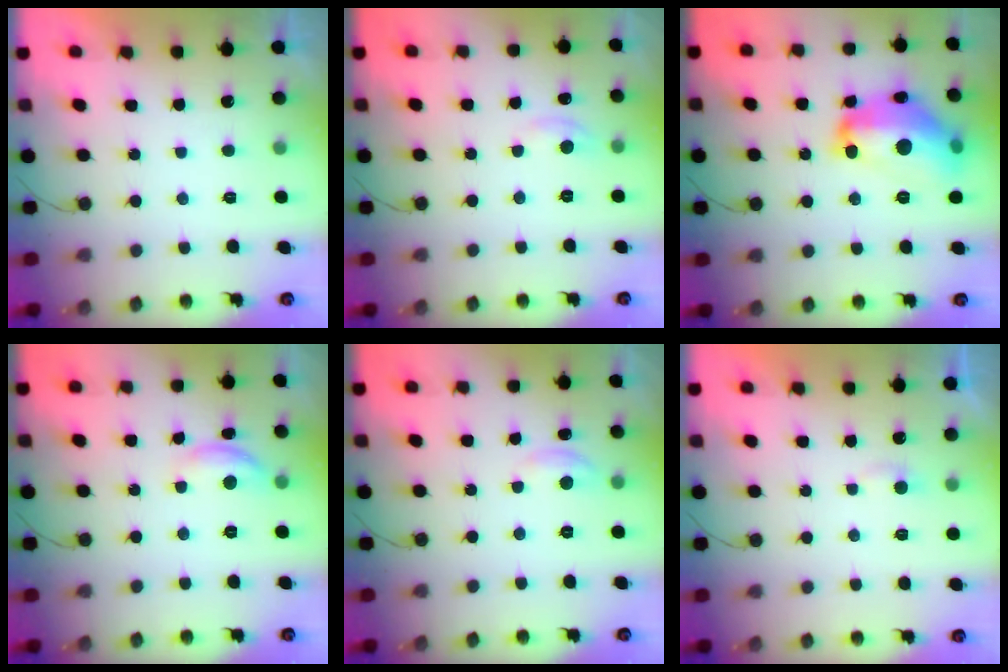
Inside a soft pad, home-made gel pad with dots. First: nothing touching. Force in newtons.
{"total": 3.1, "press": 3.1, "slide": 0.4}
{"total": 20.4, "press": 20.4, "slide": 1.4}
{"total": 8.6, "press": 8.5, "slide": 0.5}
{"total": 2.9, "press": 2.9, "slide": 0.2}
{"total": 2.8, "press": 2.8, "slide": 0.3}